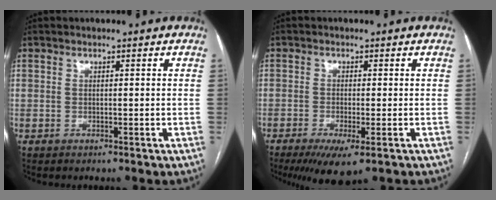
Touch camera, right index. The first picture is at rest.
{"total": 6.3, "force": [-3.7, 1.2, 5.0], "torque": [-0.078, -0.018, -0.057]}